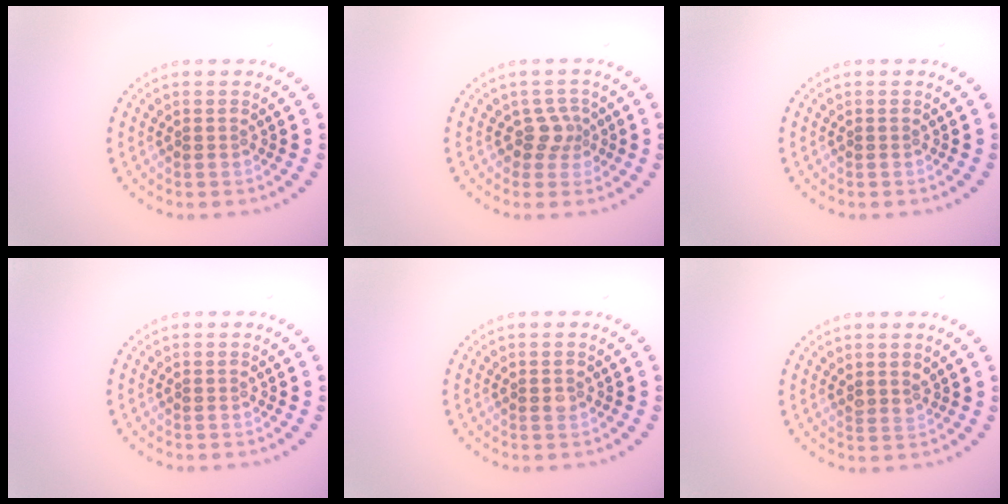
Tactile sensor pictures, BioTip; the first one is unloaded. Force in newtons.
{"total": 1.9, "press": 1.3, "slide": 1.4}
{"total": 0.0}
{"total": 0.0}
{"total": 1.0, "press": 1.0, "slide": 0.1}
{"total": 1.0, "press": 0.8, "slide": 0.6}